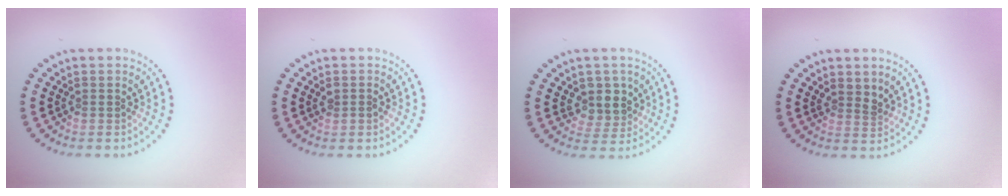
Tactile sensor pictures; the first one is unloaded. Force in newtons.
{"total": 0.8, "press": 0.7, "slide": 0.2}
{"total": 2.8, "press": 2.5, "slide": 1.3}
{"total": 1.4, "press": 1.0, "slide": 0.9}